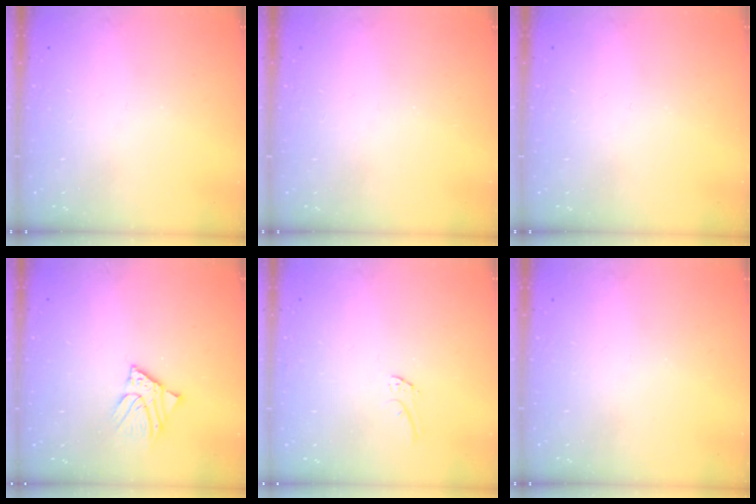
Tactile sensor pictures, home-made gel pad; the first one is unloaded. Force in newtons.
{"total": 0.0}
{"total": 0.0}
{"total": 4.6, "press": 4.6, "slide": 0.4}
{"total": 5.2, "press": 5.1, "slide": 0.3}
{"total": 0.0}